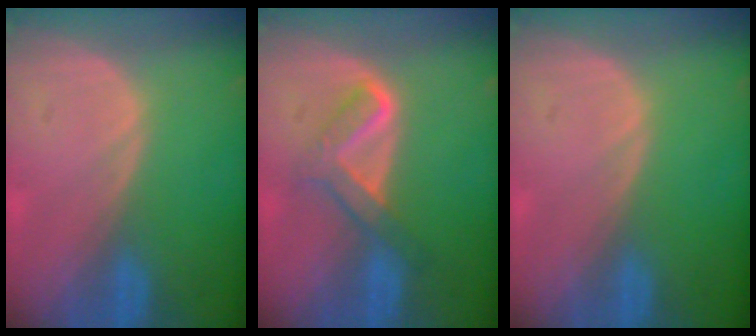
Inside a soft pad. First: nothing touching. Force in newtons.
{"total": 5.1, "press": 5.1, "slide": 0.6}
{"total": 0.0}